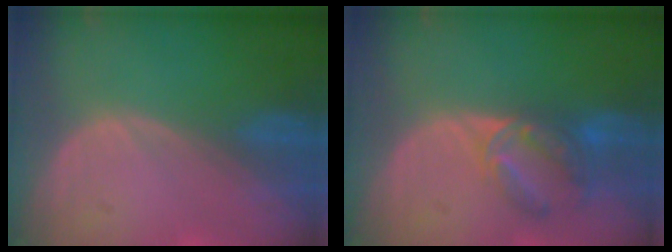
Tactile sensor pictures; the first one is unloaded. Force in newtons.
{"total": 7.3, "press": 6.0, "slide": 4.1}